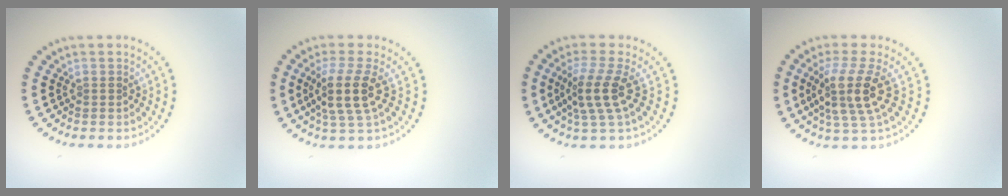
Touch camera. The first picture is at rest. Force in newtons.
{"total": 3.8, "press": 3.0, "slide": 2.3}
{"total": 3.5, "press": 2.6, "slide": 2.3}
{"total": 4.0, "press": 3.1, "slide": 2.5}